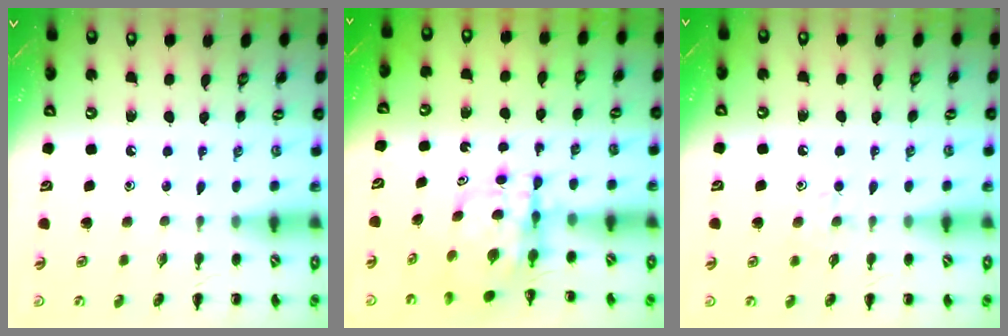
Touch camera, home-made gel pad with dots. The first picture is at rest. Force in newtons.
{"total": 5.5, "press": 5.4, "slide": 0.8}
{"total": 5.6, "press": 5.3, "slide": 1.8}